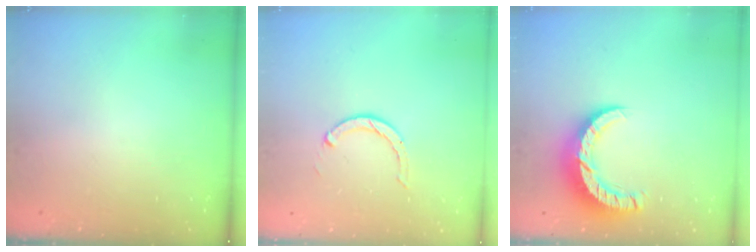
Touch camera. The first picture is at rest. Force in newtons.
{"total": 2.2, "press": 2.2, "slide": 0.3}
{"total": 8.9, "press": 8.9, "slide": 0.9}